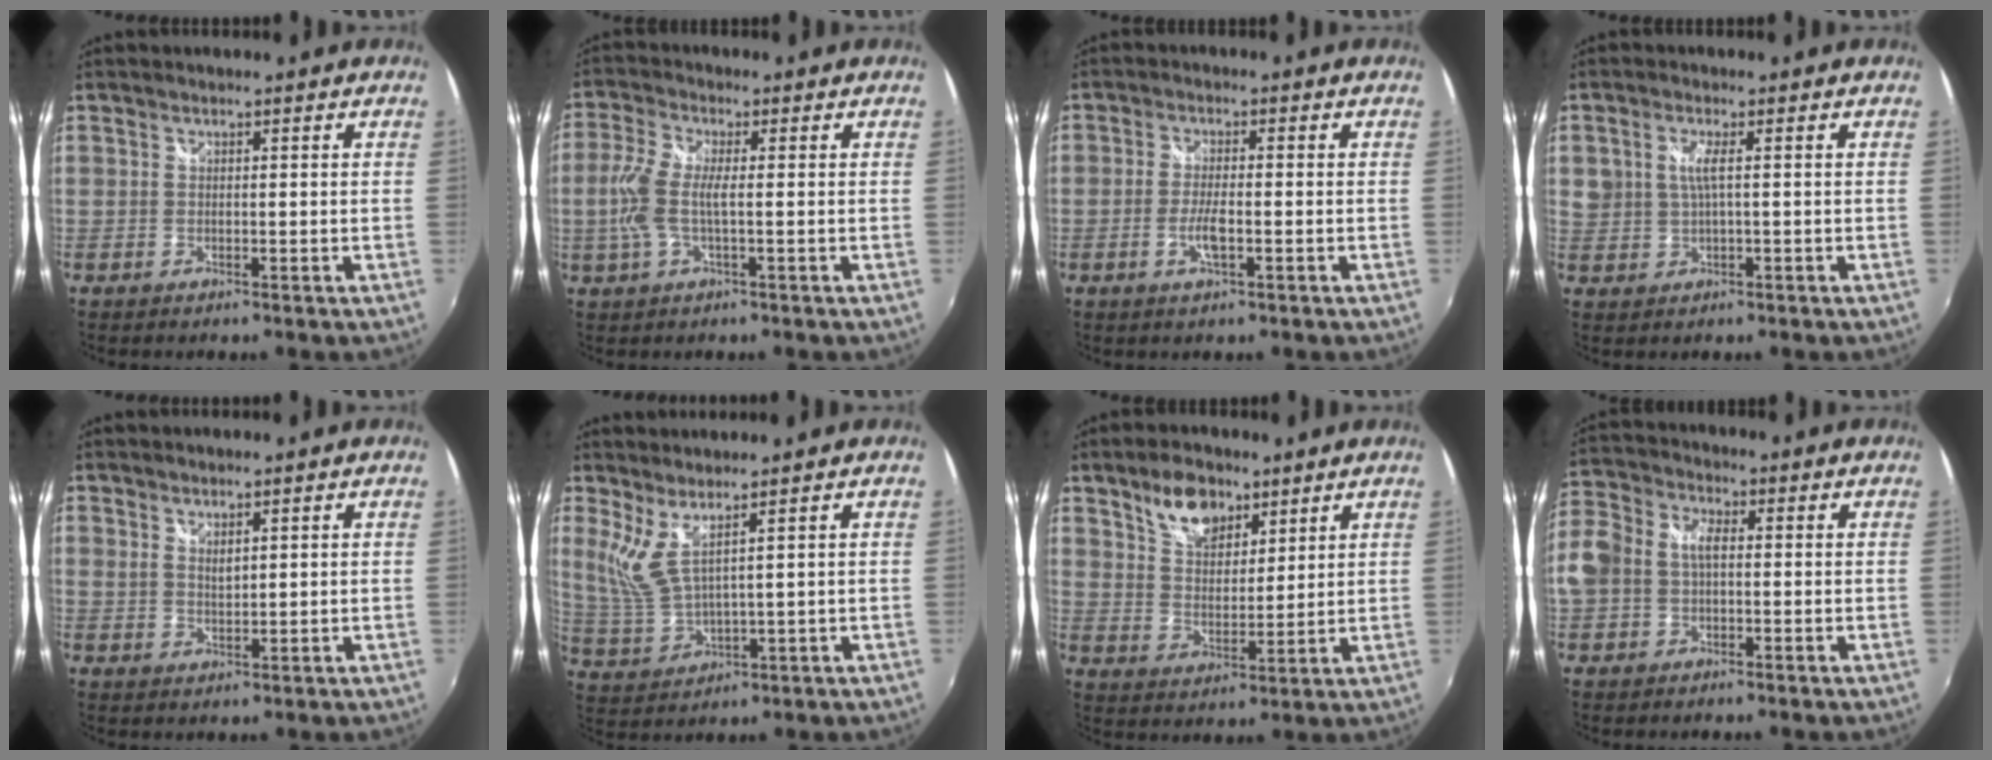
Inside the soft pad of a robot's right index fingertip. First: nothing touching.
{"total": 7.2, "force": [-0.6, 1.9, 6.9], "torque": [-0.155, 0.000, -0.012]}
{"total": 4.0, "force": [-1.4, 0.8, 3.7], "torque": [-0.077, -0.004, -0.027]}
{"total": 2.8, "force": [0.2, 1.1, 2.6], "torque": [-0.055, 0.001, 0.008]}
{"total": 2.1, "force": [1.4, 0.7, 1.4], "torque": [-0.023, -0.004, 0.025]}
{"total": 5.3, "force": [3.6, 0.3, 3.9], "torque": [-0.085, -0.012, 0.086]}
{"total": 8.6, "force": [5.8, 4.5, 4.5], "torque": [-0.075, 0.012, 0.107]}
{"total": 9.6, "force": [-1.9, 7.2, 6.1], "torque": [-0.141, 0.017, -0.046]}